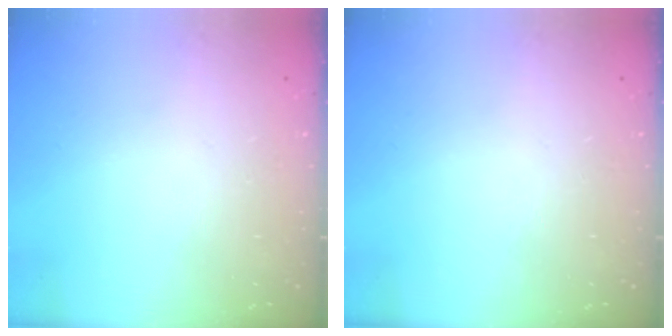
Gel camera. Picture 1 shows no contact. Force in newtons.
{"total": 0.0}